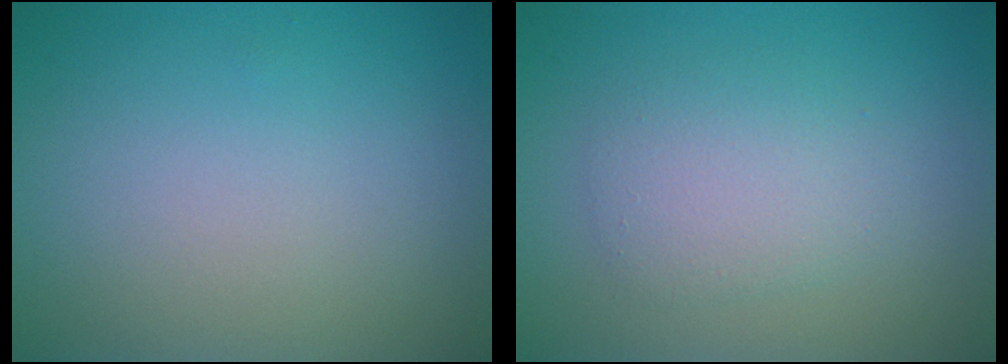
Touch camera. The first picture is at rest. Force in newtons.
{"total": 2.9, "press": 2.9, "slide": 0.1}